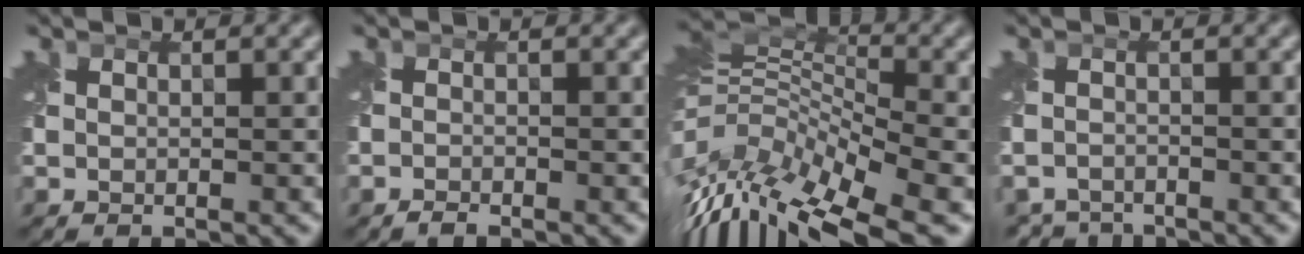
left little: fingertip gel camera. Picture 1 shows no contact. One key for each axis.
{"total": 0.0}
{"total": 10.7, "fx": -5.9, "fy": 4.7, "fz": 7.7, "tx": -0.166, "ty": 0.024, "tz": -0.110}
{"total": 3.2, "fx": -3.1, "fy": 0.7, "fz": -0.1, "tx": -0.005, "ty": -0.005, "tz": -0.054}